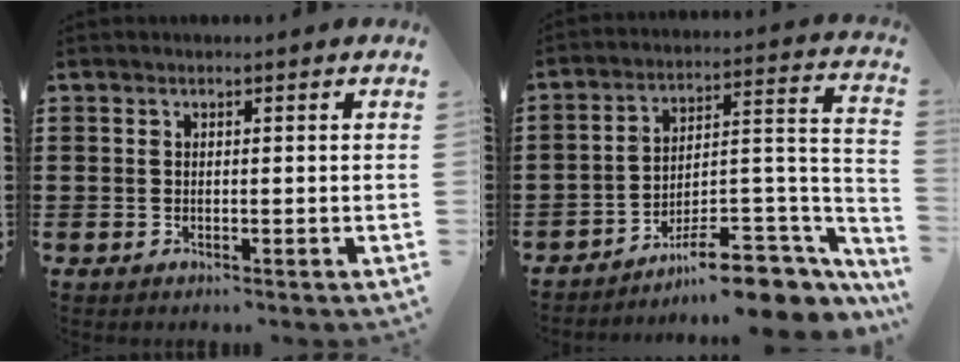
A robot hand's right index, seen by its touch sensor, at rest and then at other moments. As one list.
[{"total": 10.0, "force": [-7.8, 2.9, 5.5], "torque": [-0.065, 0.023, -0.143]}]